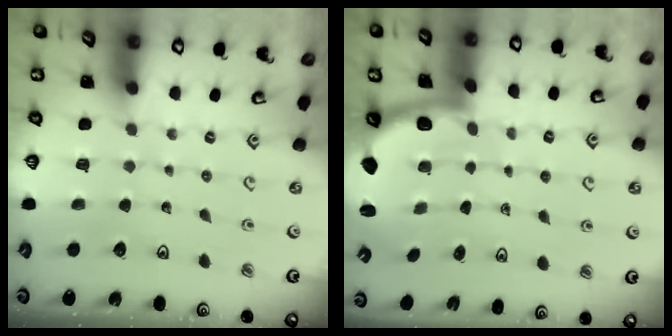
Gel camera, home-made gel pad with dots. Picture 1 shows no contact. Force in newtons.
{"total": 2.6, "press": 2.5, "slide": 0.7}